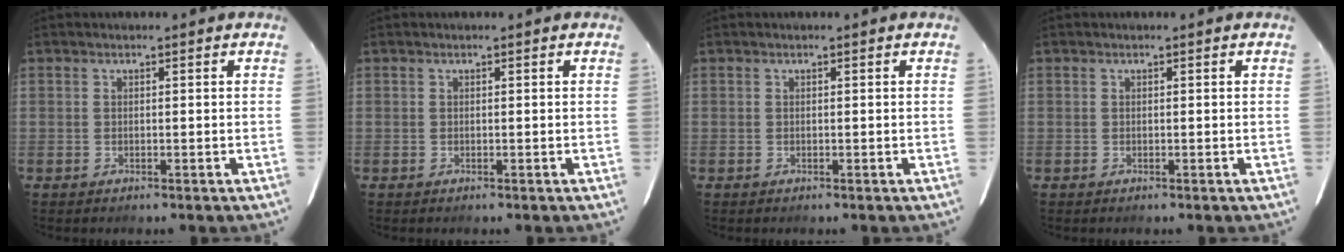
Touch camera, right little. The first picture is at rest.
{"total": 0.0}
{"total": 0.0}
{"total": 0.0}